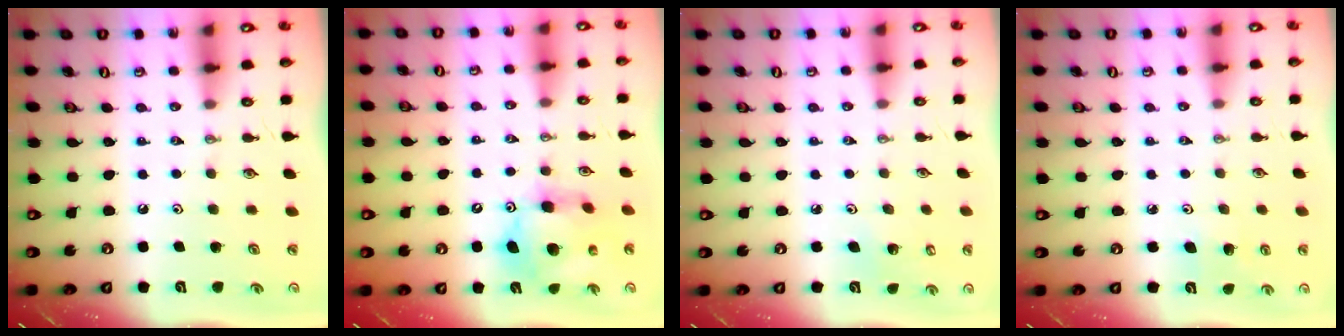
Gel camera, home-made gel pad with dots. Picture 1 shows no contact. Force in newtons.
{"total": 12.9, "press": 12.9, "slide": 1.1}
{"total": 4.8, "press": 4.6, "slide": 1.3}
{"total": 4.7, "press": 4.6, "slide": 1.0}